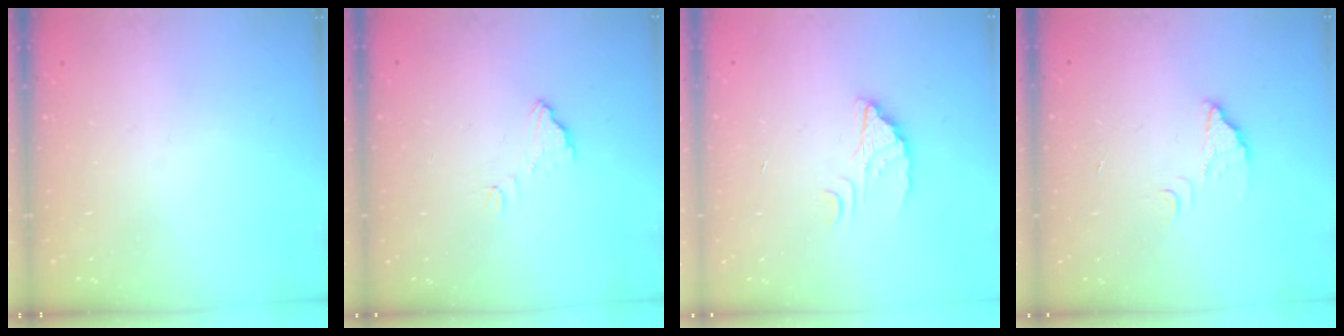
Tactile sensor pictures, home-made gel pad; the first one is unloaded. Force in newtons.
{"total": 5.1, "press": 5.1, "slide": 0.4}
{"total": 2.5, "press": 2.5, "slide": 0.1}
{"total": 2.9, "press": 2.9, "slide": 0.2}